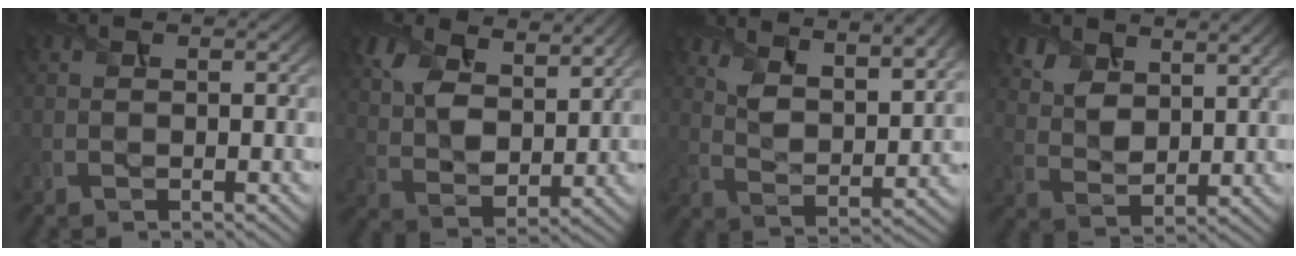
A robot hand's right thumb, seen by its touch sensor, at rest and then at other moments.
{"total": 9.8, "force": [6.1, 5.2, 5.7], "torque": [-0.150, -0.004, 0.111]}
{"total": 11.5, "force": [8.2, 4.1, 7.0], "torque": [-0.136, -0.001, 0.131]}
{"total": 7.0, "force": [4.7, 3.5, 3.7], "torque": [-0.091, -0.010, 0.097]}